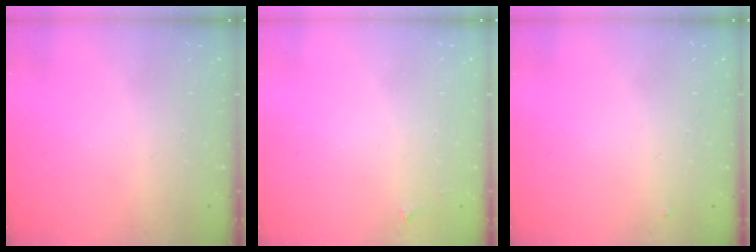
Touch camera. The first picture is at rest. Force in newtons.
{"total": 2.0, "press": 2.0, "slide": 0.3}
{"total": 2.5, "press": 2.5, "slide": 0.4}